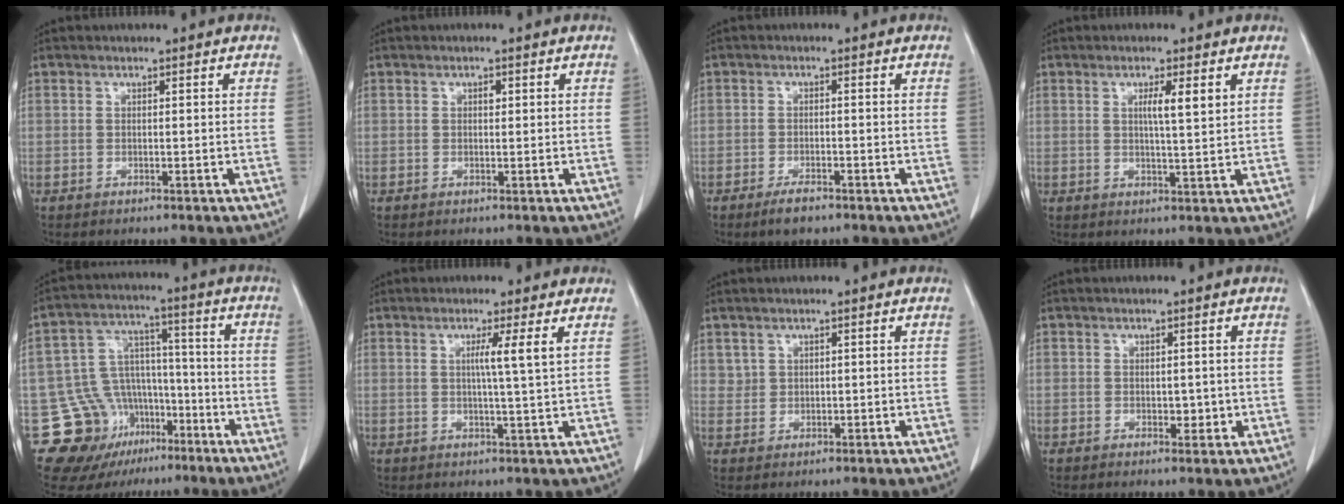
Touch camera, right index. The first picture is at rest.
{"total": 0.7, "force": [0.3, 0.4, 0.5], "torque": [-0.012, 0.000, 0.005]}
{"total": 2.9, "force": [-2.1, 0.9, 1.7], "torque": [-0.038, -0.002, -0.033]}
{"total": 3.8, "force": [1.4, 0.0, 3.6], "torque": [-0.061, -0.001, 0.022]}
{"total": 15.2, "force": [-8.3, 11.8, 4.8], "torque": [-0.090, 0.070, -0.119]}
{"total": 4.0, "force": [1.3, -1.1, 3.6], "torque": [-0.064, -0.007, 0.021]}
{"total": 1.5, "force": [1.1, 1.1, 0.0], "torque": [0.015, 0.006, 0.018]}
{"total": 1.8, "force": [0.0, 1.2, 1.3], "torque": [-0.010, 0.001, 0.006]}